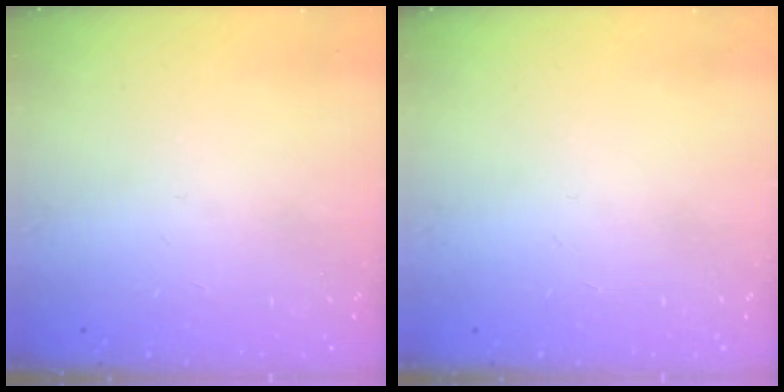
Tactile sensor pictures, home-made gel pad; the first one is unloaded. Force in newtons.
{"total": 0.0}